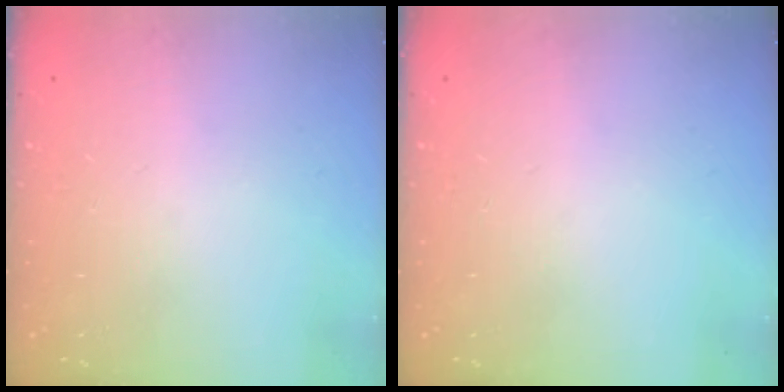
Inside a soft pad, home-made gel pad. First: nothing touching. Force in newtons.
{"total": 0.0}